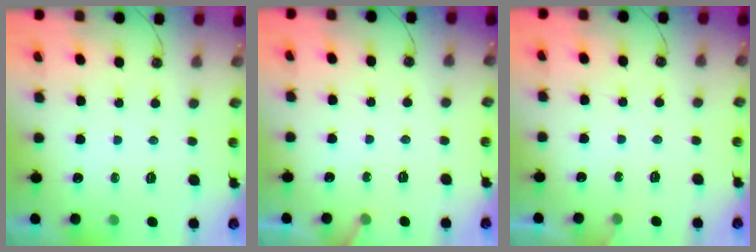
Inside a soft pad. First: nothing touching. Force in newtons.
{"total": 2.7, "press": 2.7, "slide": 0.2}
{"total": 3.6, "press": 3.6, "slide": 0.1}